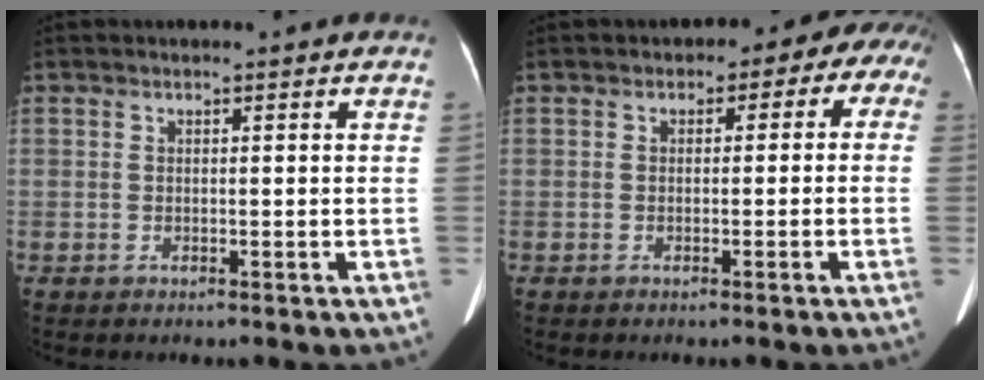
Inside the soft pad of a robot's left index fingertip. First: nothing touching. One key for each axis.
{"total": 5.6, "fx": 0.7, "fy": 3.7, "fz": 4.1, "tx": -0.032, "ty": 0.022, "tz": -0.002}